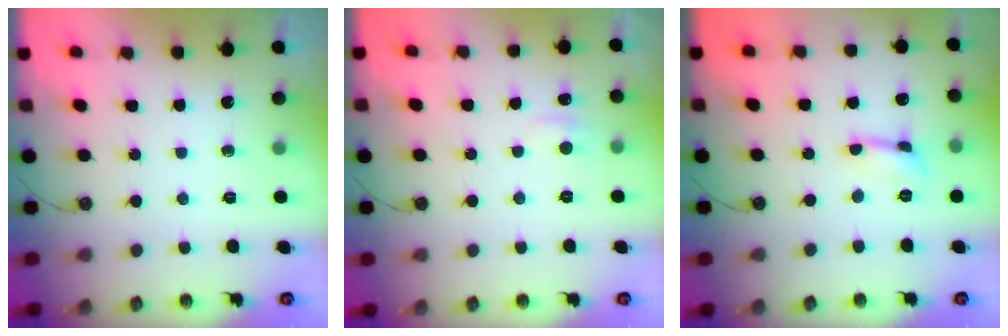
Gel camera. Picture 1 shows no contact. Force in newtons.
{"total": 2.7, "press": 2.7, "slide": 0.5}
{"total": 0.5, "press": 0.5, "slide": 0.1}